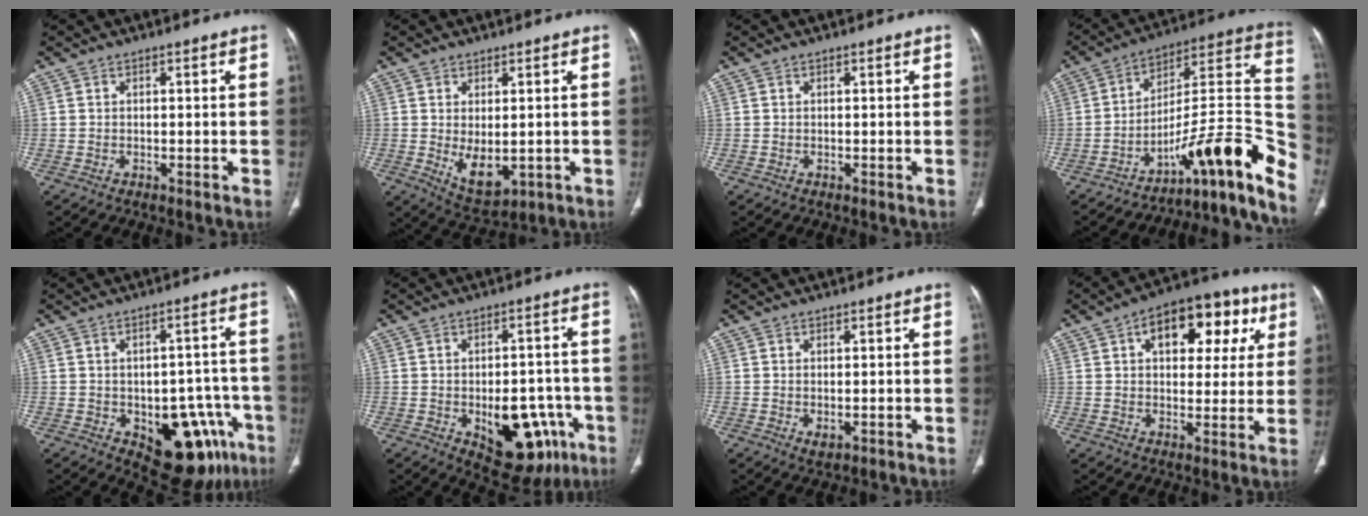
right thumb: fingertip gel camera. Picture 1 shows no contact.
{"total": 7.1, "force": [-0.8, 3.7, 6.0], "torque": [-0.088, -0.014, 0.008]}
{"total": 0.0}
{"total": 25.5, "force": [-14.3, 6.5, 20.0], "torque": [-0.189, 0.123, -0.206]}
{"total": 16.4, "force": [-7.1, 8.8, 11.8], "torque": [-0.090, 0.034, -0.078]}
{"total": 16.0, "force": [-5.7, 8.9, 12.1], "torque": [-0.123, 0.026, -0.059]}
{"total": 1.9, "force": [-0.6, 1.0, 1.6], "torque": [-0.026, -0.001, -0.002]}
{"total": 16.6, "force": [6.2, 9.4, 12.2], "torque": [-0.116, 0.012, 0.083]}